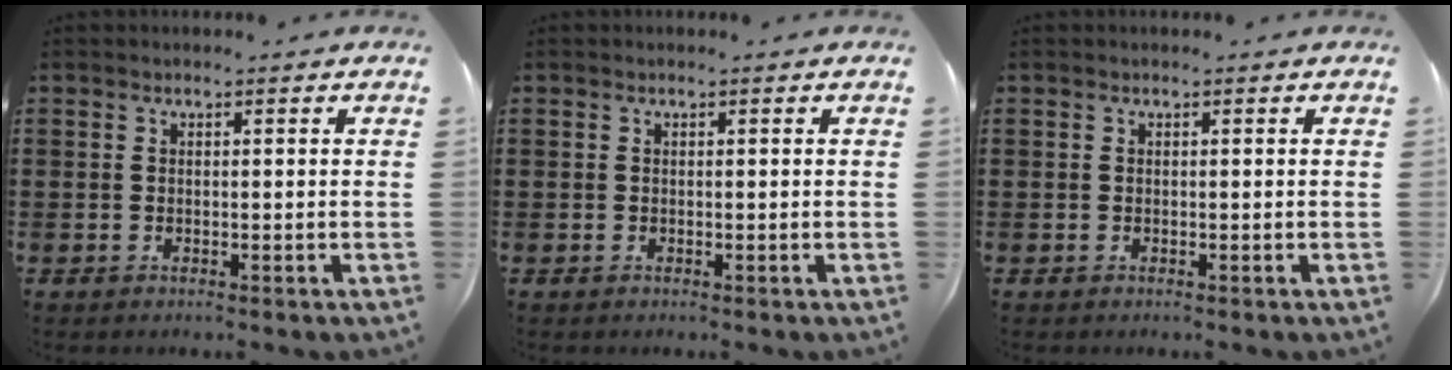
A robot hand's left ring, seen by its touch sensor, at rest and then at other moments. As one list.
[{"total": 0.0}, {"total": 0.0}]